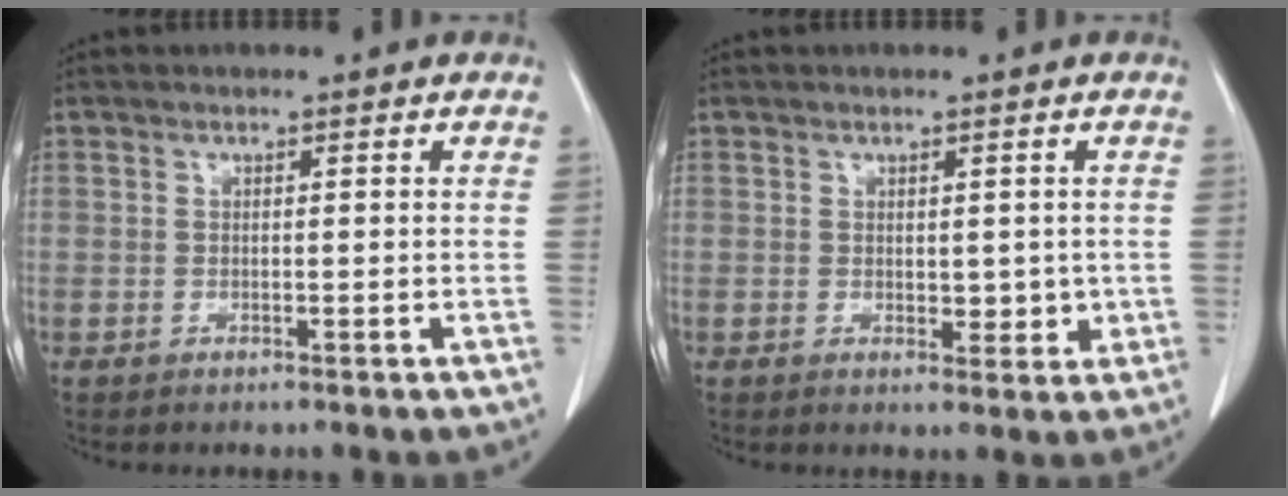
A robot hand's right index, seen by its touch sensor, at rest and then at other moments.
{"total": 3.0, "force": [0.1, 1.9, 2.3], "torque": [-0.022, -0.006, 0.008]}